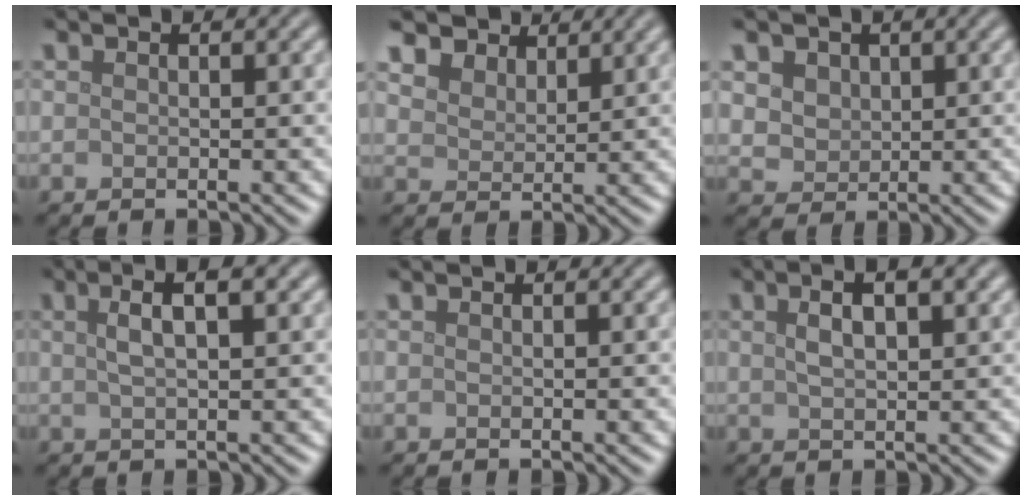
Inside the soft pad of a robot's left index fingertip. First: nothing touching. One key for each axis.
{"total": 5.7, "fx": 4.6, "fy": 2.9, "fz": 1.7, "tx": -0.066, "ty": -0.007, "tz": 0.084}
{"total": 4.2, "fx": 1.9, "fy": 3.2, "fz": 1.8, "tx": -0.051, "ty": 0.005, "tz": 0.036}
{"total": 3.7, "fx": 1.5, "fy": 1.1, "fz": 3.2, "tx": -0.045, "ty": 0.012, "tz": 0.022}
{"total": 0.0}
{"total": 4.1, "fx": 1.9, "fy": 1.5, "fz": 3.3, "tx": -0.048, "ty": 0.007, "tz": 0.021}